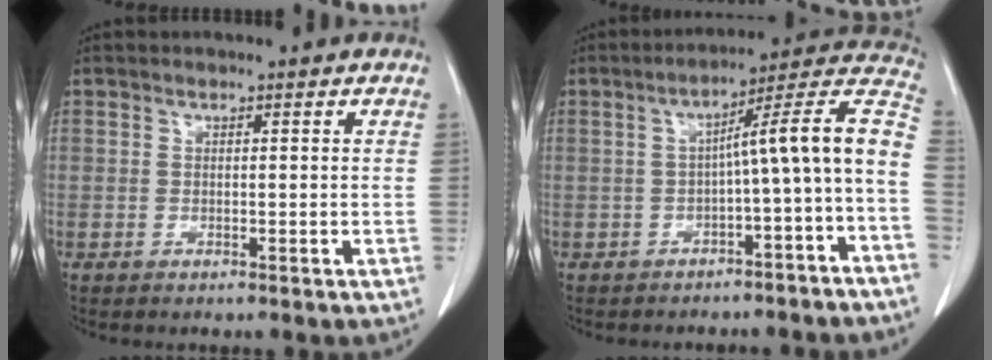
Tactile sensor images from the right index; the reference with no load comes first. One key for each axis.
{"total": 12.1, "fx": -3.2, "fy": 0.0, "fz": 11.7, "tx": -0.148, "ty": 0.041, "tz": -0.052}